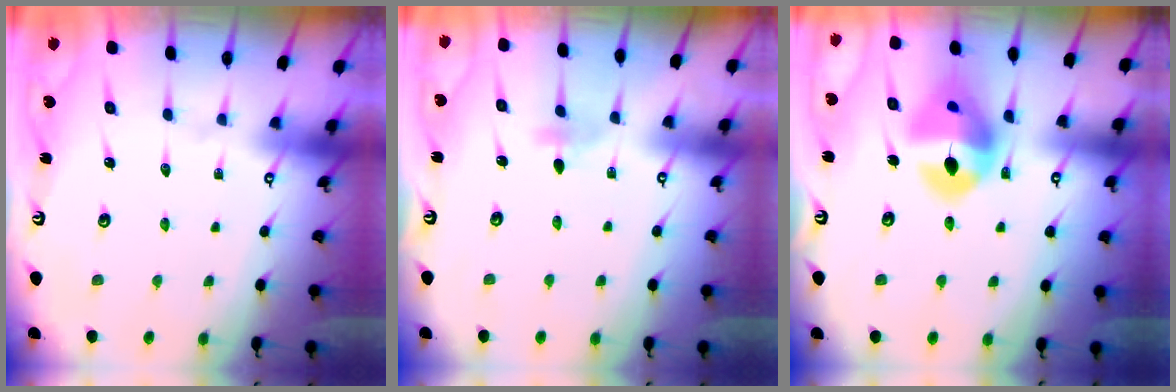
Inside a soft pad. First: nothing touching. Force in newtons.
{"total": 3.7, "press": 3.6, "slide": 0.8}
{"total": 14.5, "press": 14.4, "slide": 1.8}